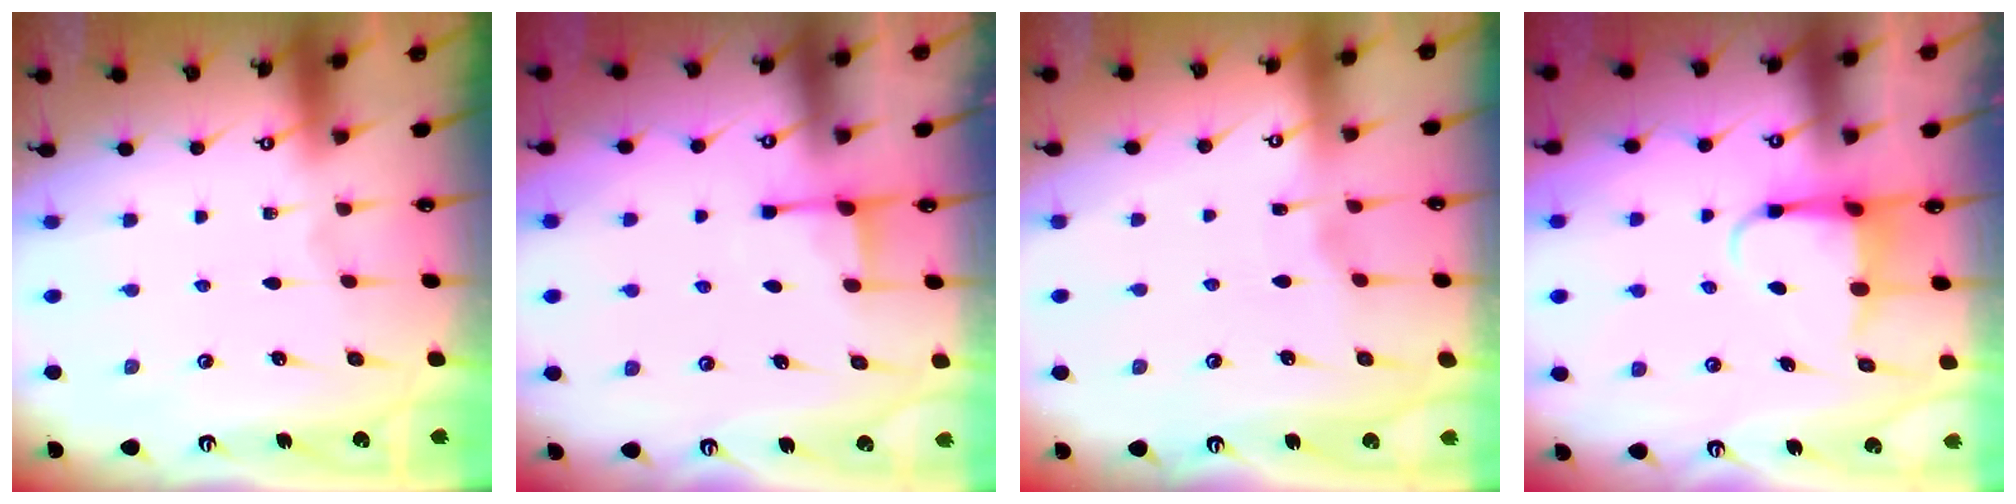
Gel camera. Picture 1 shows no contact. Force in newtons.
{"total": 2.7, "press": 2.6, "slide": 0.7}
{"total": 2.9, "press": 2.8, "slide": 0.4}
{"total": 4.0, "press": 3.9, "slide": 0.5}